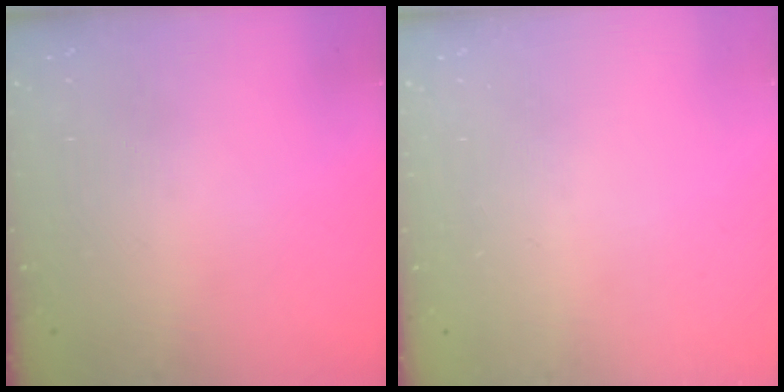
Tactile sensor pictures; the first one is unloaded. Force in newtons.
{"total": 0.0}